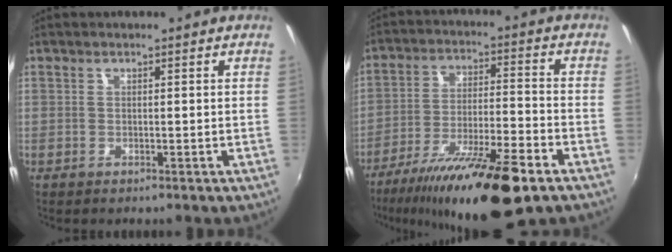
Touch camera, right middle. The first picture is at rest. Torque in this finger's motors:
{"motor_torque": [1.08, -1.06, 0.47, 0.21]}